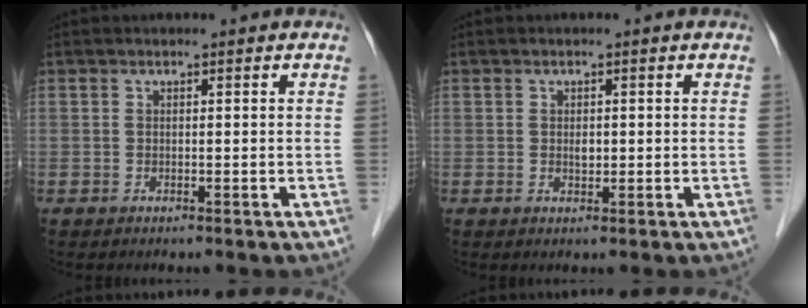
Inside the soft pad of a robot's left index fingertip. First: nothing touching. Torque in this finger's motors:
{"motor_torque": [0.05, 0.03, -0.03, 0.00]}